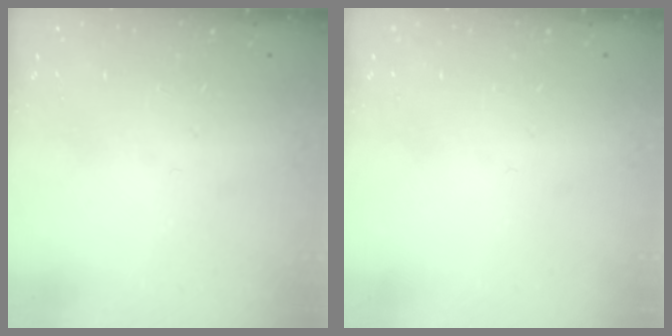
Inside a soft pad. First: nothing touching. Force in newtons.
{"total": 0.0}